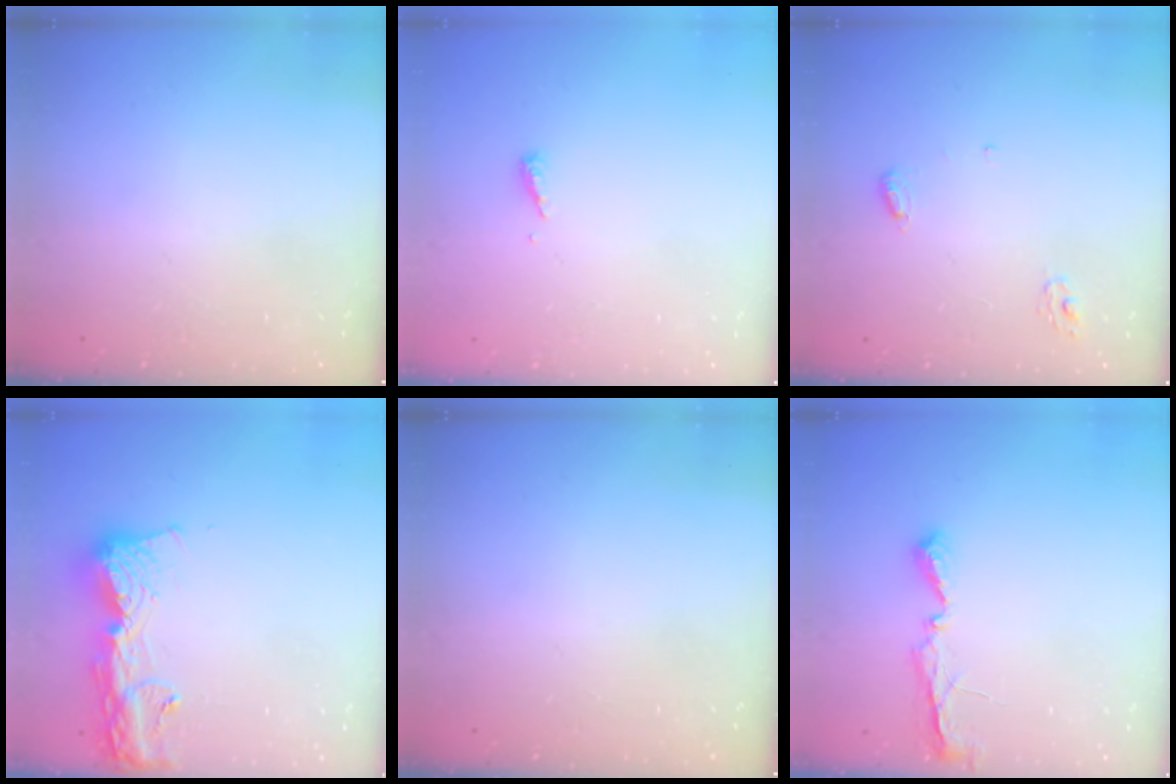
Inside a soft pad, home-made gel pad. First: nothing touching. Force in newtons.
{"total": 4.7, "press": 4.6, "slide": 0.4}
{"total": 4.7, "press": 4.7, "slide": 0.4}
{"total": 13.9, "press": 13.8, "slide": 1.2}
{"total": 0.0}
{"total": 5.8, "press": 5.8, "slide": 0.3}